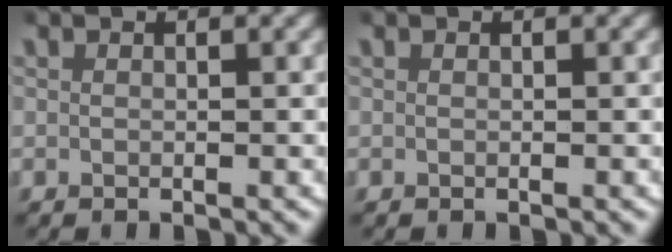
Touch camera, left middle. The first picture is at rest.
{"total": 0.0}